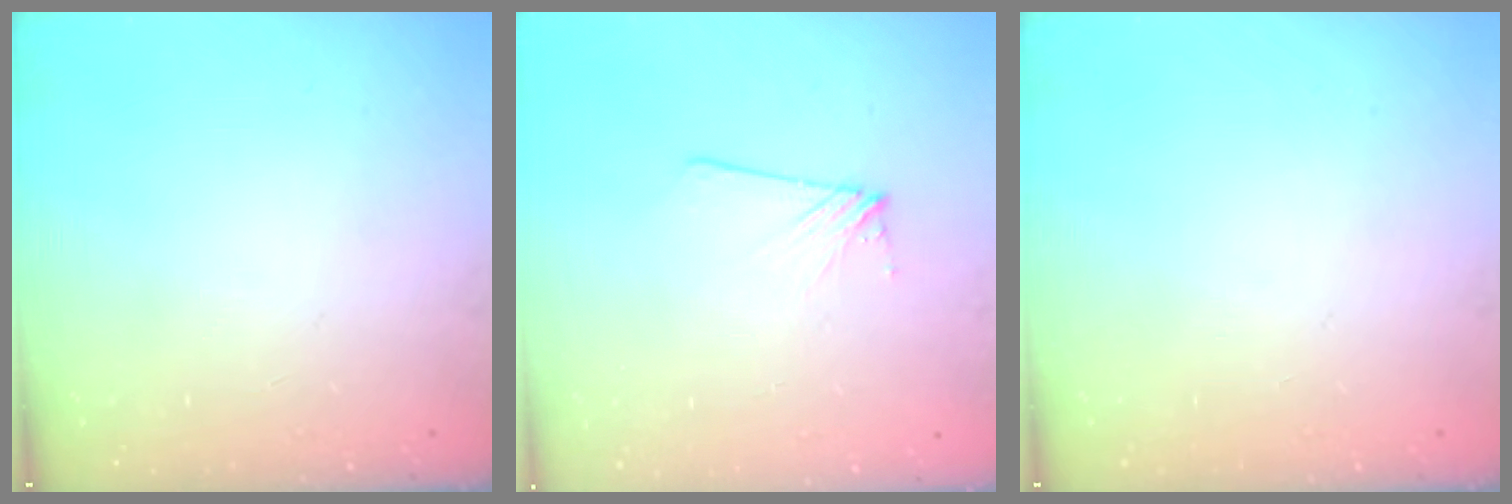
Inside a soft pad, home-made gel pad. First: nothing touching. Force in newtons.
{"total": 4.3, "press": 4.2, "slide": 0.6}
{"total": 0.0}